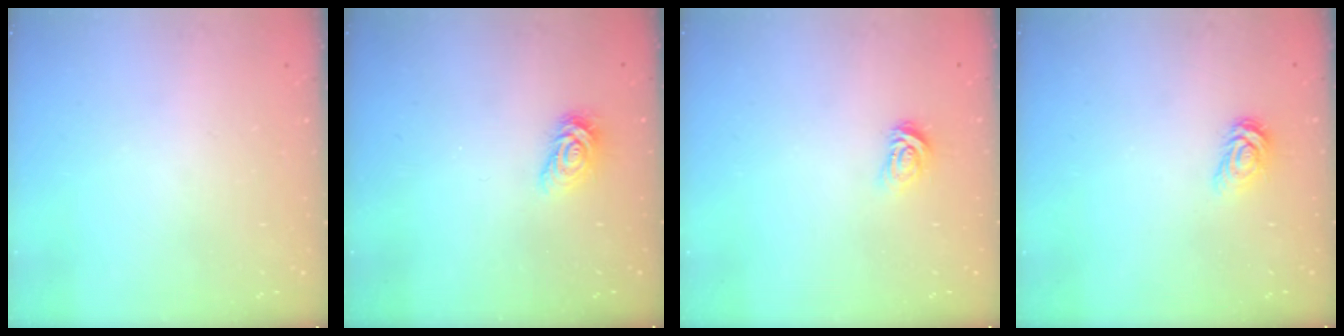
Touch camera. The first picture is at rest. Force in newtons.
{"total": 5.2, "press": 5.2, "slide": 0.1}
{"total": 3.4, "press": 3.4, "slide": 0.4}
{"total": 3.4, "press": 3.4, "slide": 0.4}